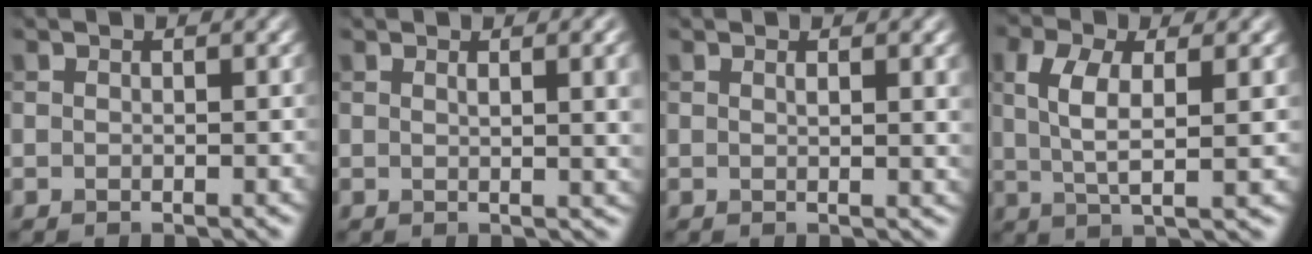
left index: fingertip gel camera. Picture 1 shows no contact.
{"total": 4.7, "force": [1.3, 1.7, 4.2], "torque": [-0.032, 0.005, 0.020]}
{"total": 2.4, "force": [0.9, 0.8, 2.1], "torque": [-0.019, 0.002, 0.013]}
{"total": 5.3, "force": [0.9, 1.8, 4.9], "torque": [-0.096, 0.000, 0.014]}